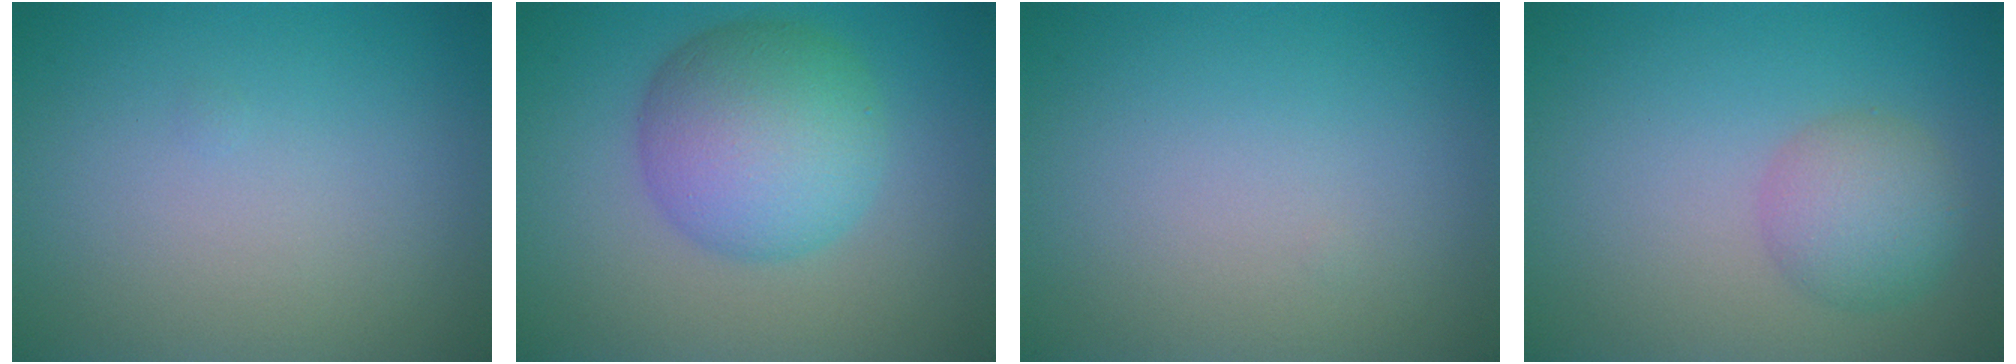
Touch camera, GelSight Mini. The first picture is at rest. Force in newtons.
{"total": 7.3, "press": 7.3, "slide": 0.0}
{"total": 0.0}
{"total": 3.4, "press": 3.4, "slide": 0.1}